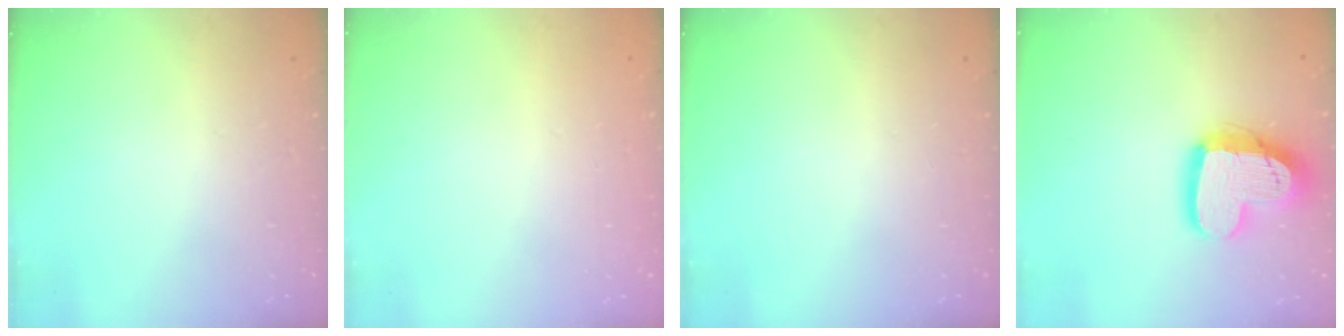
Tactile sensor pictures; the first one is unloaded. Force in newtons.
{"total": 0.0}
{"total": 0.0}
{"total": 17.7, "press": 17.6, "slide": 1.6}